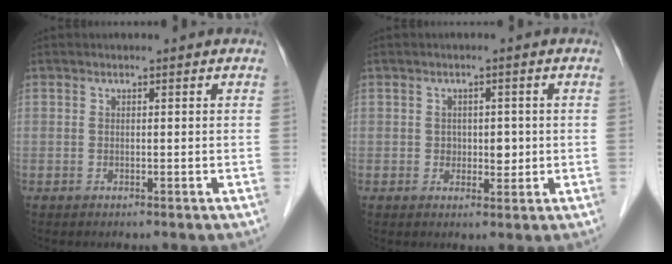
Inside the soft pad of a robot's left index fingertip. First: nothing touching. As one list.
[{"total": 2.6, "force": [0.0, 1.9, 1.7], "torque": [-0.021, 0.002, 0.003]}]